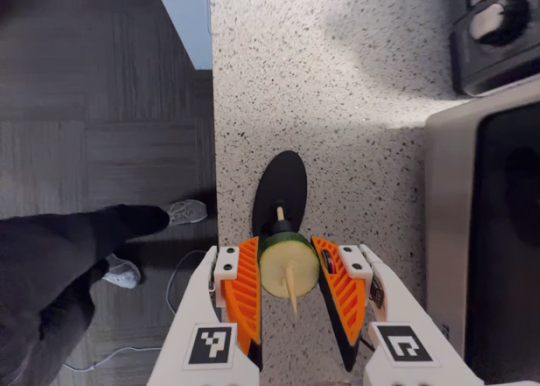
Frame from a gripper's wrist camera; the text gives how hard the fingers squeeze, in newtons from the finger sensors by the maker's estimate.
{"total": 10.7, "left": 10.6, "right": 10.8}